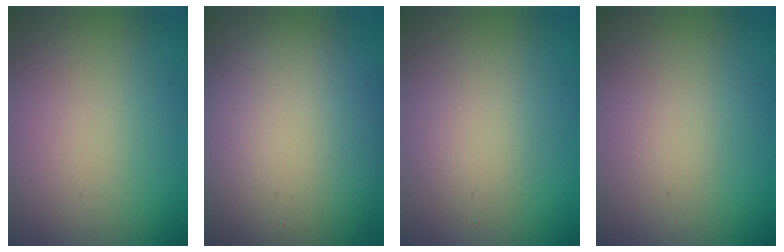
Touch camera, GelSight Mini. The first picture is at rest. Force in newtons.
{"total": 13.1, "press": 13.1, "slide": 0.7}
{"total": 1.9, "press": 1.9, "slide": 0.0}
{"total": 0.7, "press": 0.7, "slide": 0.1}